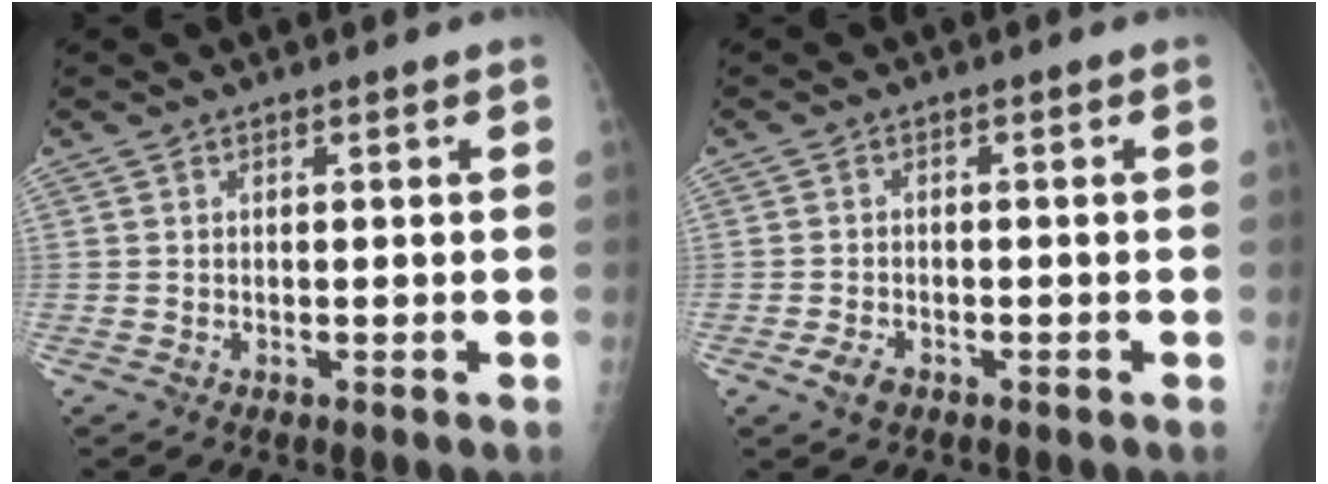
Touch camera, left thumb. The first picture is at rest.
{"total": 3.1, "force": [-1.8, 1.8, 1.8], "torque": [-0.035, 0.006, -0.030]}